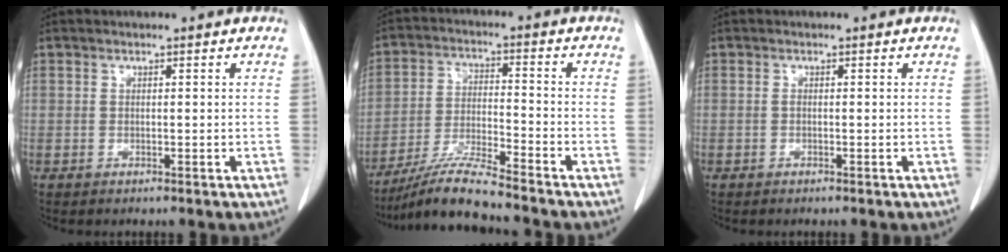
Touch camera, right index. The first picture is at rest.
{"total": 8.3, "force": [-7.6, -0.6, 3.4], "torque": [-0.072, -0.015, -0.142]}
{"total": 0.0}